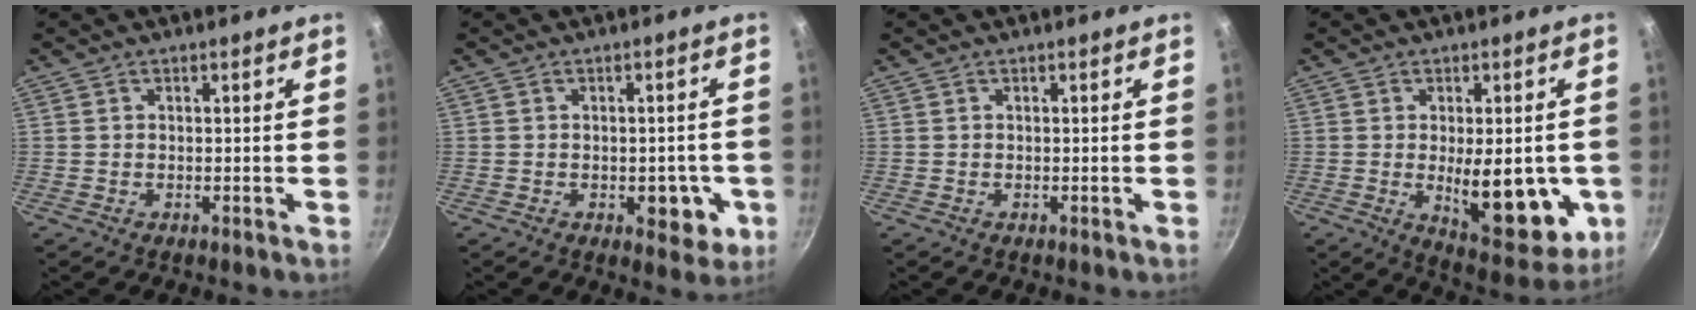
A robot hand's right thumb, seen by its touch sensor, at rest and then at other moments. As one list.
[{"total": 6.5, "force": [-1.7, 3.9, 4.9], "torque": [-0.025, 0.004, -0.019]}, {"total": 0.0}, {"total": 16.6, "force": [-2.3, 7.4, 14.7], "torque": [-0.162, -0.021, -0.020]}]